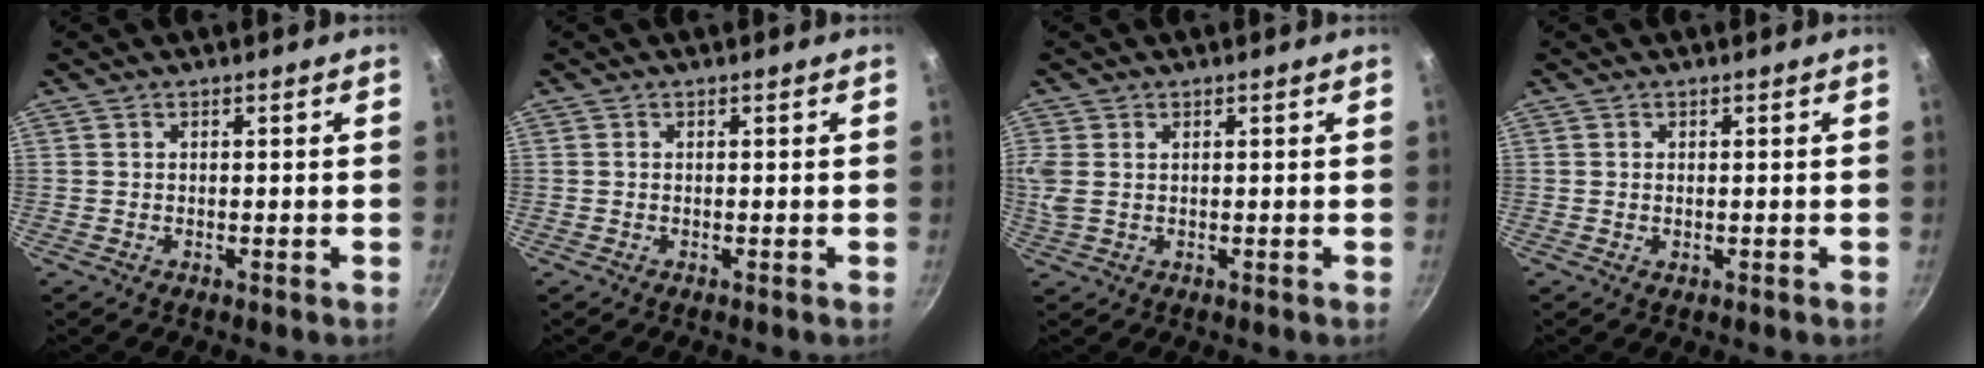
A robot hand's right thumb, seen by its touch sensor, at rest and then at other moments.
{"total": 0.0}
{"total": 4.0, "force": [0.6, 2.6, 3.0], "torque": [-0.098, 0.011, 0.017]}
{"total": 0.7, "force": [-0.1, 0.4, 0.6], "torque": [-0.012, -0.003, 0.001]}